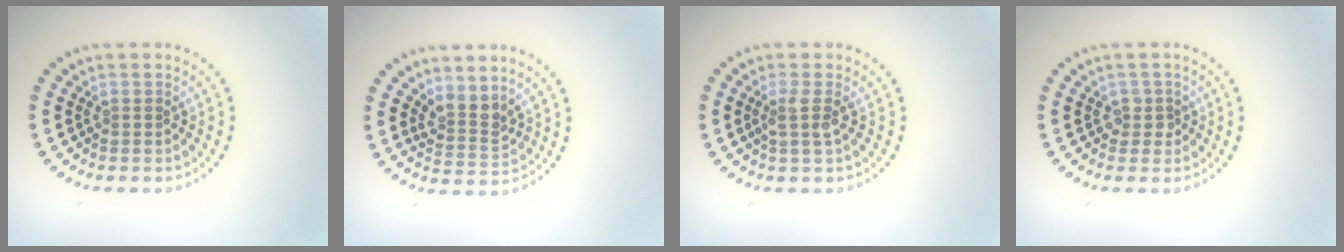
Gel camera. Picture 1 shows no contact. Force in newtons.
{"total": 2.6, "press": 2.0, "slide": 1.7}
{"total": 1.8, "press": 1.4, "slide": 1.2}
{"total": 1.2, "press": 1.1, "slide": 0.6}